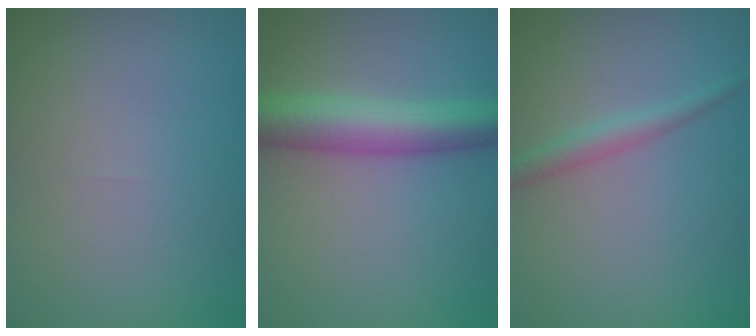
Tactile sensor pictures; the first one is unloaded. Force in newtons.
{"total": 6.6, "press": 6.6, "slide": 0.0}
{"total": 1.9, "press": 1.9, "slide": 0.1}